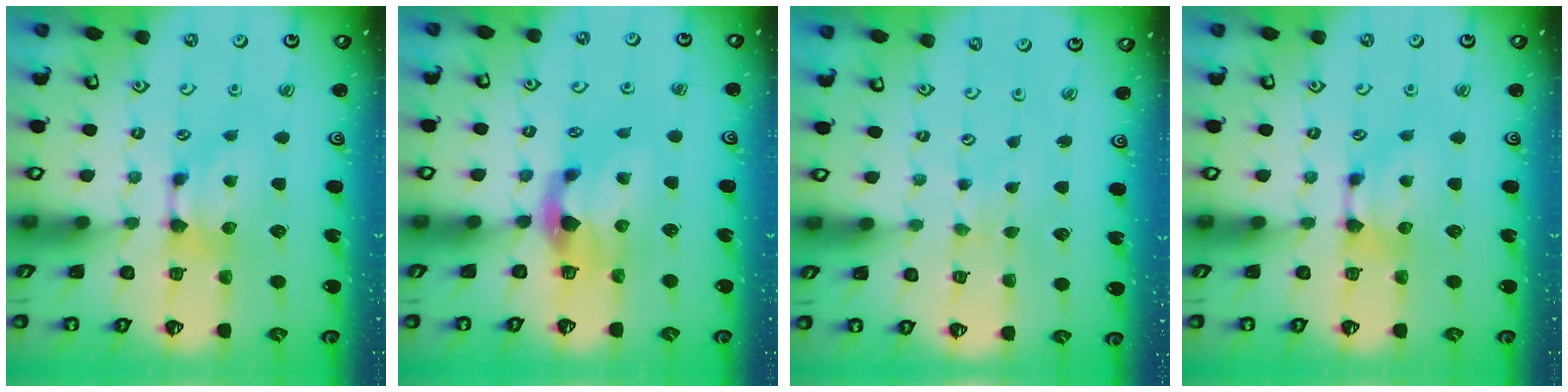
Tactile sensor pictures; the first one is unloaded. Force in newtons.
{"total": 2.3, "press": 1.9, "slide": 1.3}
{"total": 2.1, "press": 2.1, "slide": 0.1}
{"total": 0.0}